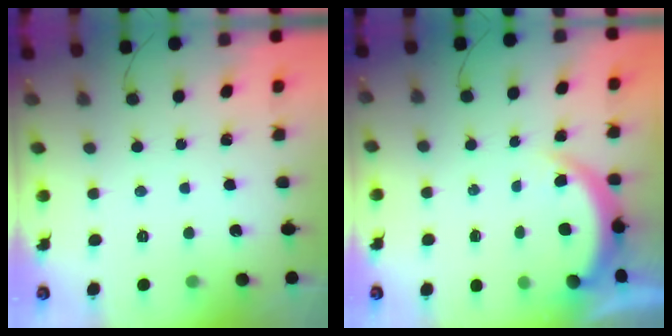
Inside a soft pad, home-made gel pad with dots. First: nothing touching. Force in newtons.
{"total": 5.5, "press": 5.5, "slide": 0.5}